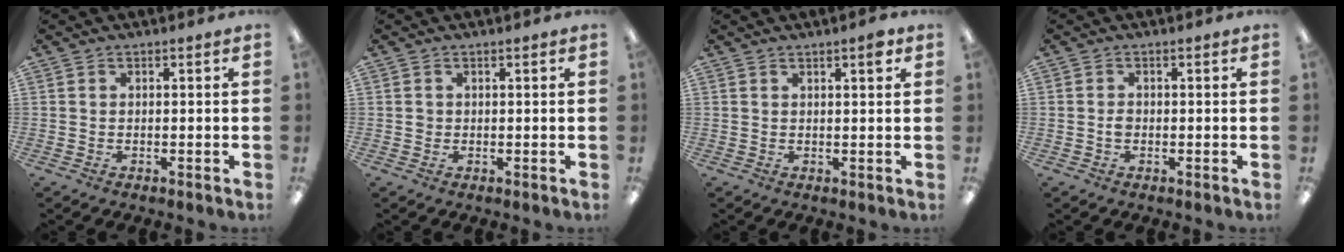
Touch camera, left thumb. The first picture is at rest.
{"total": 0.9, "force": [0.1, 0.8, 0.2], "torque": [-0.003, 0.007, 0.000]}
{"total": 2.7, "force": [1.8, 0.4, 1.9], "torque": [-0.025, -0.004, 0.027]}
{"total": 1.3, "force": [-0.2, 0.8, 1.0], "torque": [-0.019, 0.002, -0.005]}